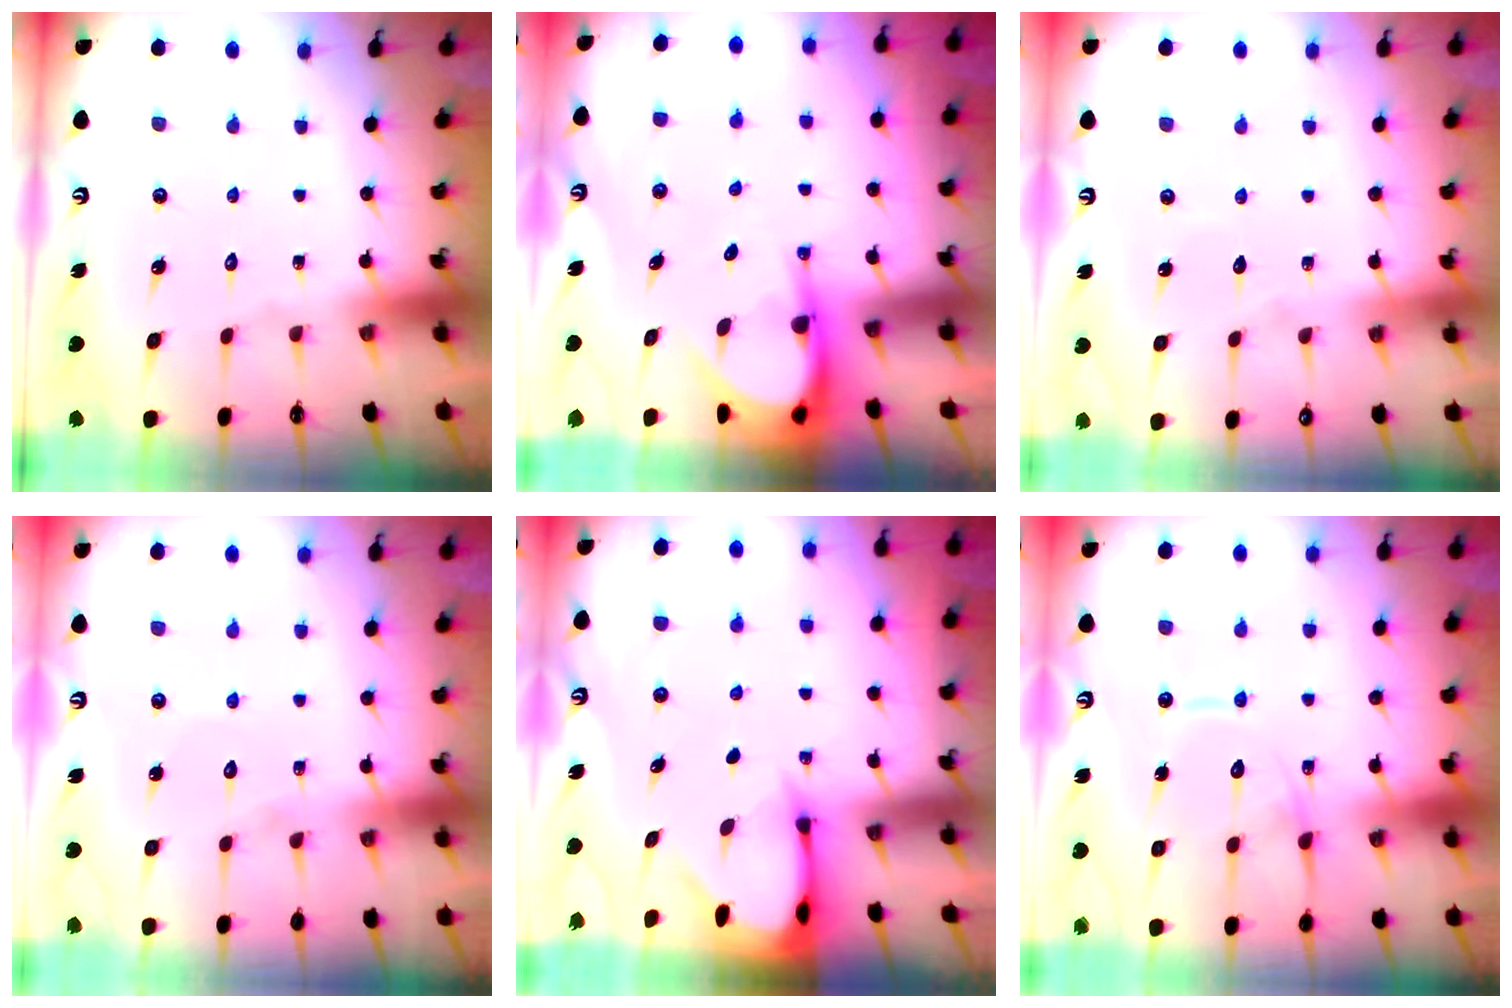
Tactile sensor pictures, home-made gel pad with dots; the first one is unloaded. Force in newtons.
{"total": 5.1, "press": 5.1, "slide": 0.4}
{"total": 2.6, "press": 2.6, "slide": 0.4}
{"total": 4.0, "press": 4.0, "slide": 0.3}
{"total": 2.6, "press": 2.6, "slide": 0.3}
{"total": 12.8, "press": 12.8, "slide": 1.3}